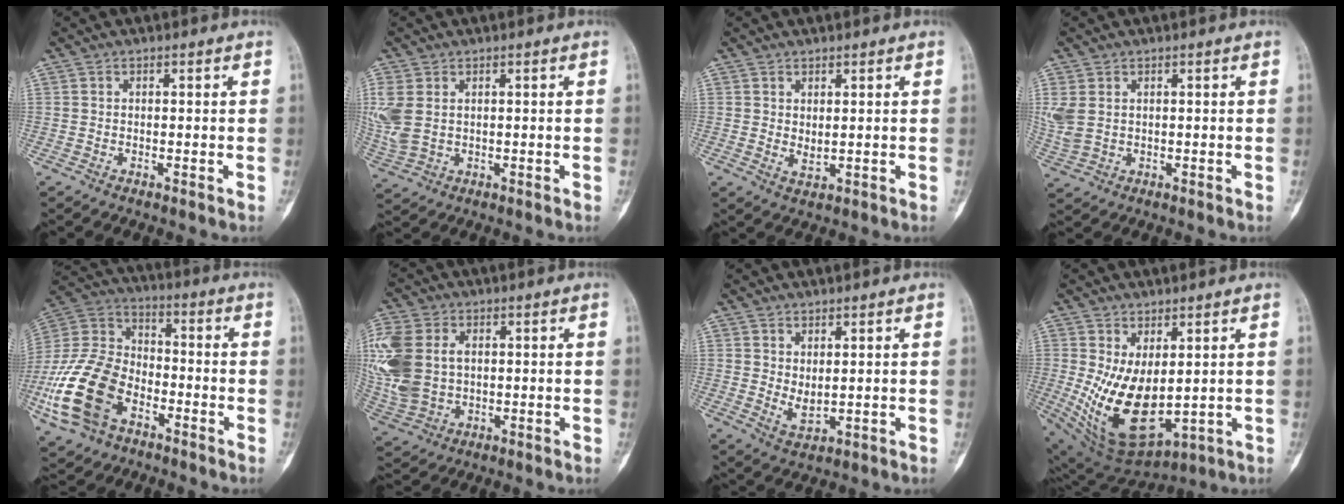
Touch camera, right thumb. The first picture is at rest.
{"total": 7.8, "force": [1.5, 5.4, 5.5], "torque": [-0.151, 0.002, 0.043]}
{"total": 2.1, "force": [0.6, 1.1, 1.6], "torque": [-0.025, -0.009, 0.015]}
{"total": 5.1, "force": [1.3, 3.5, 3.4], "torque": [-0.095, 0.001, 0.038]}
{"total": 19.8, "force": [-7.7, 12.8, 13.1], "torque": [-0.264, 0.041, -0.147]}
{"total": 17.2, "force": [2.4, 12.2, 12.0], "torque": [-0.308, 0.003, 0.057]}
{"total": 3.5, "force": [0.9, 1.8, 2.8], "torque": [-0.046, -0.016, 0.026]}
{"total": 15.0, "force": [0.4, 8.1, 12.7], "torque": [-0.217, -0.025, 0.039]}